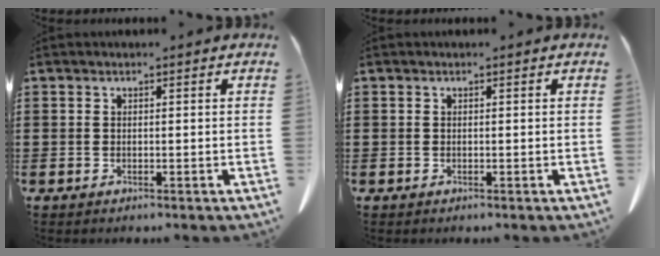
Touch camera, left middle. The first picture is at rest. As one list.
[{"total": 0.0}]